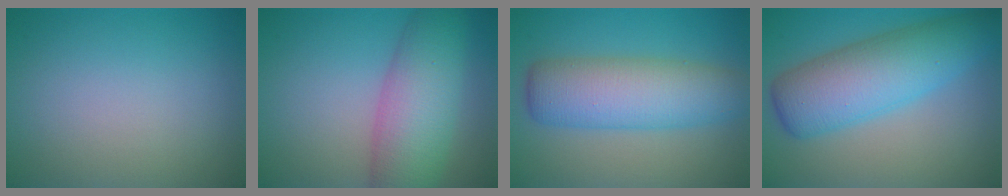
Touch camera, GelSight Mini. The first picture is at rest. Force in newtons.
{"total": 7.7, "press": 7.7, "slide": 0.1}
{"total": 7.3, "press": 7.3, "slide": 0.2}
{"total": 7.9, "press": 7.9, "slide": 0.2}